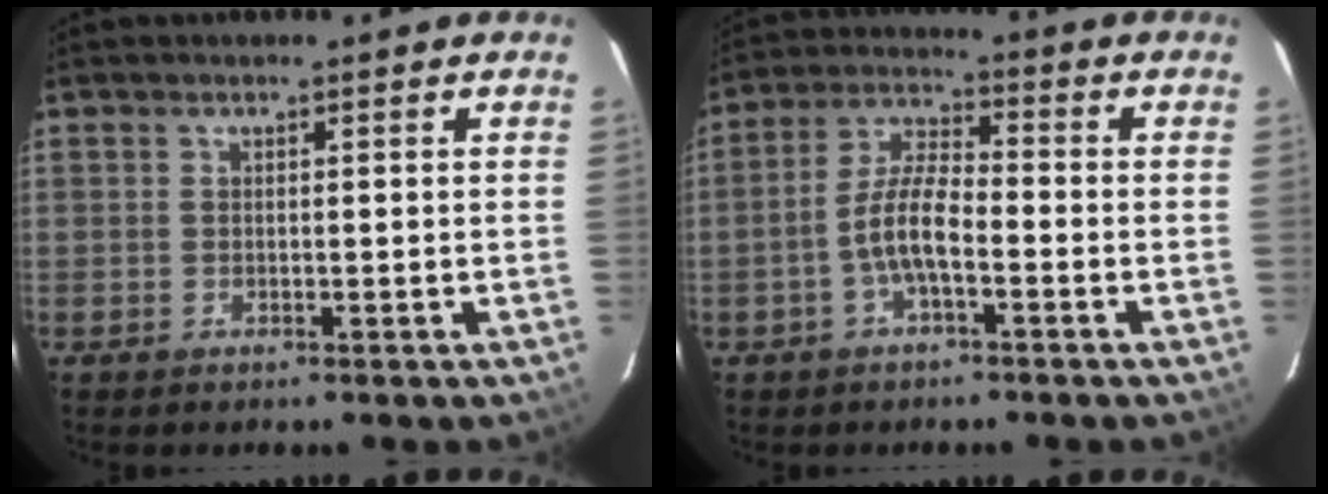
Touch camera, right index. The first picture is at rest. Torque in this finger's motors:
{"motor_torque": [1.07, -0.88, 0.69, 0.19]}